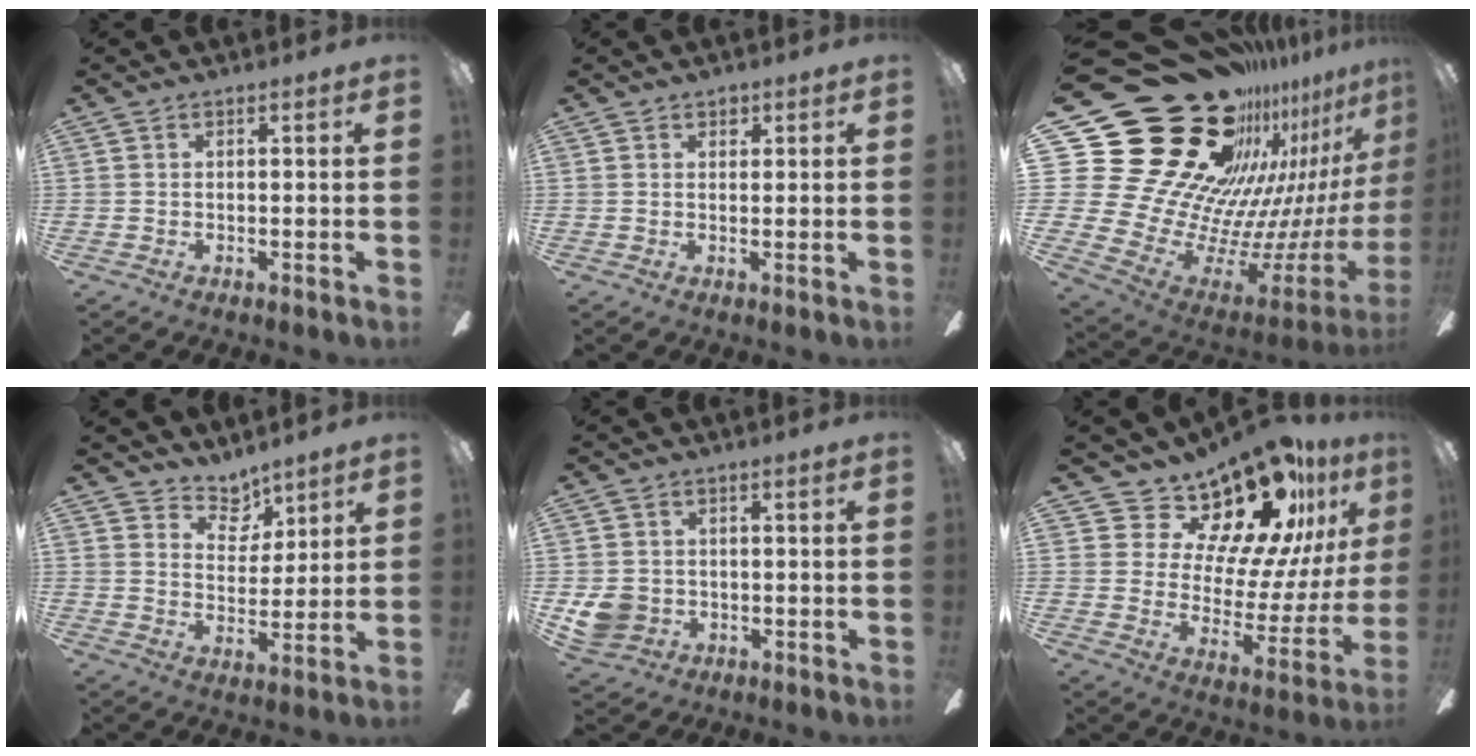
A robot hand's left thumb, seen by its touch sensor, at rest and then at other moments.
{"total": 1.8, "force": [1.1, 1.4, 0.4], "torque": [0.006, -0.003, 0.017]}
{"total": 41.0, "force": [21.7, 23.7, 25.4], "torque": [-0.368, -0.240, 0.493]}
{"total": 7.2, "force": [6.0, 3.8, 1.1], "torque": [-0.016, -0.043, 0.111]}
{"total": 6.7, "force": [-0.9, 6.1, 2.5], "torque": [-0.052, 0.010, -0.014]}
{"total": 17.9, "force": [15.2, 6.6, 7.0], "torque": [-0.115, -0.130, 0.262]}